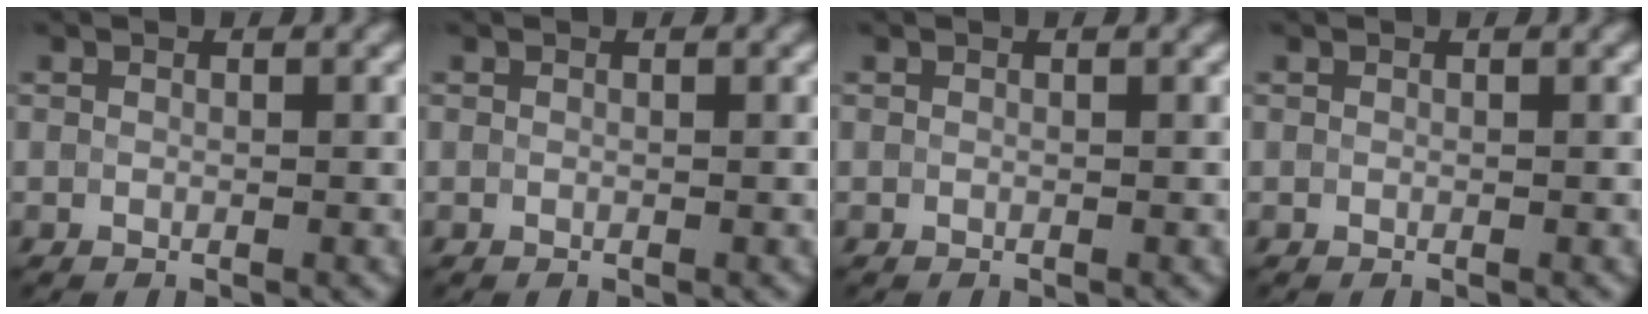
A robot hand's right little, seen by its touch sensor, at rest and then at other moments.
{"total": 0.0}
{"total": 0.0}
{"total": 0.0}